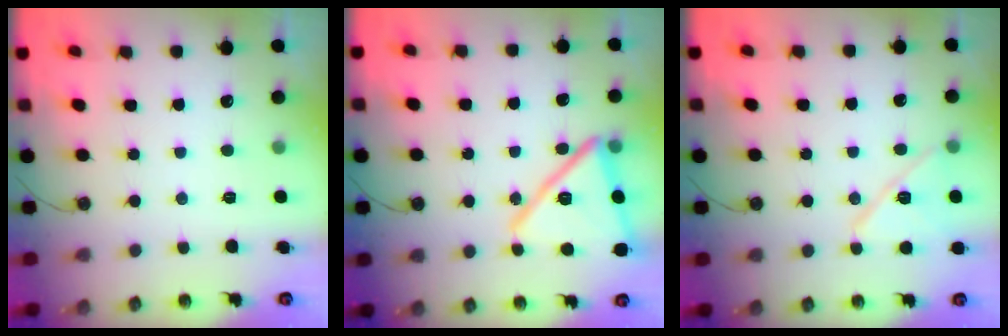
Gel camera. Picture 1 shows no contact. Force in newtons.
{"total": 19.0, "press": 18.9, "slide": 1.5}
{"total": 12.6, "press": 12.6, "slide": 0.8}